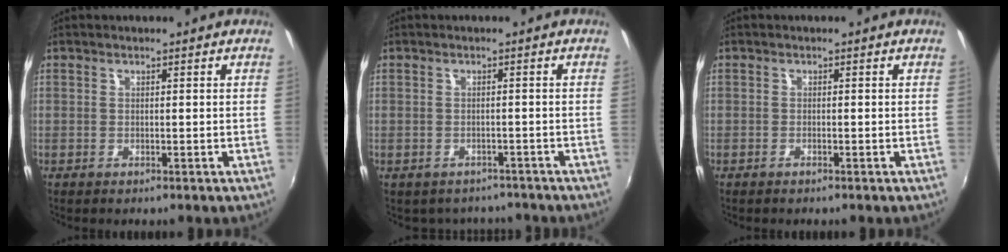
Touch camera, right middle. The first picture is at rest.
{"total": 5.1, "force": [-4.3, 2.8, 0.8], "torque": [-0.020, -0.006, -0.053]}
{"total": 0.6, "force": [-0.5, 0.1, 0.3], "torque": [-0.003, -0.001, -0.013]}